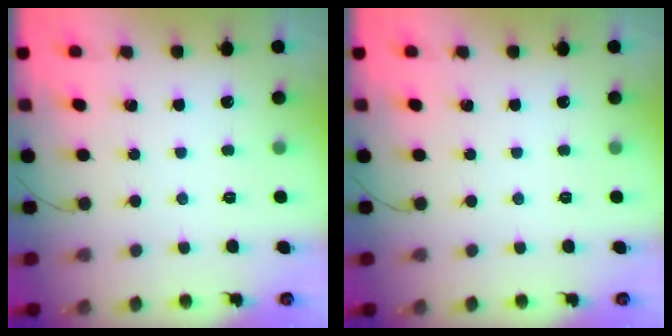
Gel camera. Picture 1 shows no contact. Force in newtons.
{"total": 0.0}